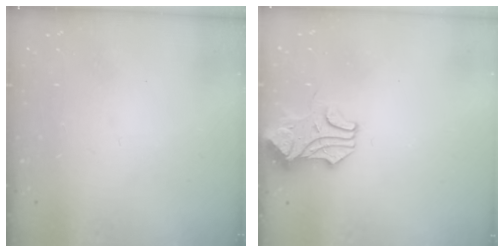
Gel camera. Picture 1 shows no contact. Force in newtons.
{"total": 1.1, "press": 1.0, "slide": 0.3}